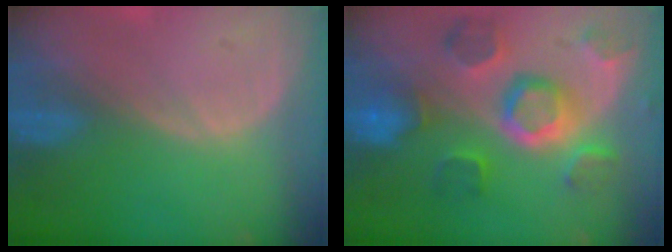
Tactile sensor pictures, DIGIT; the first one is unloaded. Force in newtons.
{"total": 11.1, "press": 9.9, "slide": 5.0}